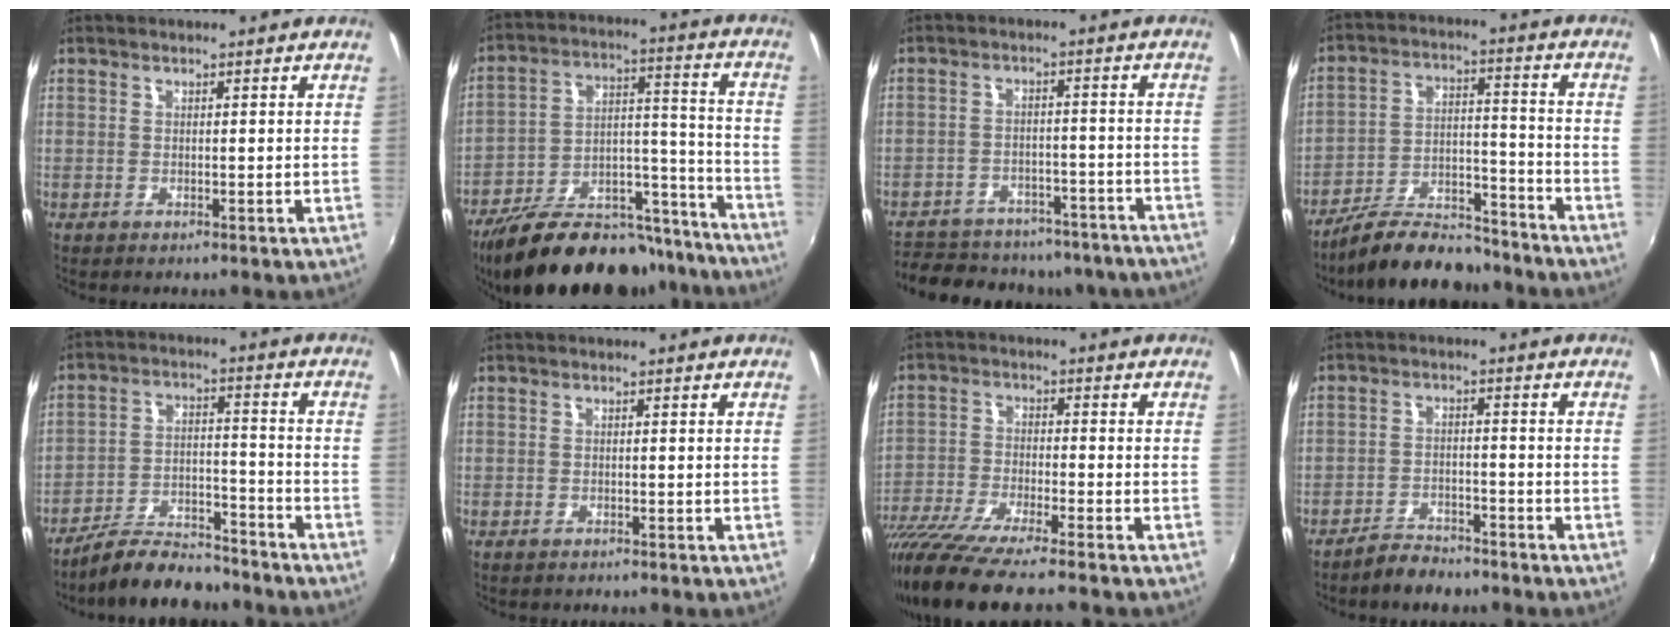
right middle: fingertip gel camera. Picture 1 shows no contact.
{"total": 27.8, "force": [-22.5, 10.3, 12.5], "torque": [-0.208, 0.033, -0.314]}
{"total": 26.0, "force": [-21.6, 10.6, 9.6], "torque": [-0.205, 0.020, -0.264]}
{"total": 15.0, "force": [-12.8, 4.6, 6.3], "torque": [-0.127, 0.011, -0.200]}
{"total": 11.9, "force": [-10.5, 3.4, 4.5], "torque": [-0.101, 0.008, -0.168]}
{"total": 0.6, "force": [-0.6, 0.2, 0.1], "torque": [-0.004, 0.000, -0.009]}
{"total": 15.0, "force": [-12.6, 0.3, 8.1], "torque": [-0.173, -0.051, -0.228]}
{"total": 5.0, "force": [-4.4, 1.9, 1.4], "torque": [-0.044, 0.007, -0.072]}